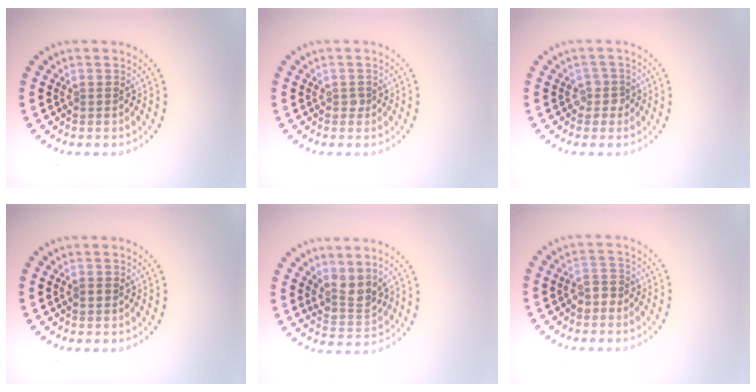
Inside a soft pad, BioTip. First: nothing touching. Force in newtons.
{"total": 0.6, "press": 0.4, "slide": 0.3}
{"total": 1.3, "press": 1.2, "slide": 0.7}
{"total": 0.9, "press": 0.8, "slide": 0.1}
{"total": 2.5, "press": 1.9, "slide": 1.6}
{"total": 1.7, "press": 1.6, "slide": 0.7}